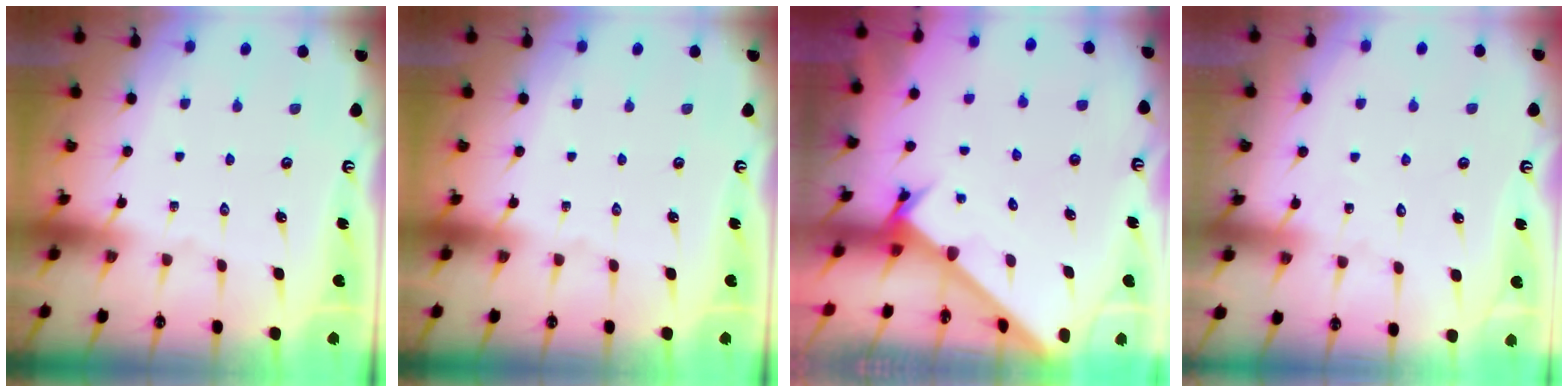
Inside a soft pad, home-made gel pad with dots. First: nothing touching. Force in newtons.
{"total": 0.0}
{"total": 2.4, "press": 2.4, "slide": 0.1}
{"total": 6.1, "press": 6.1, "slide": 0.6}